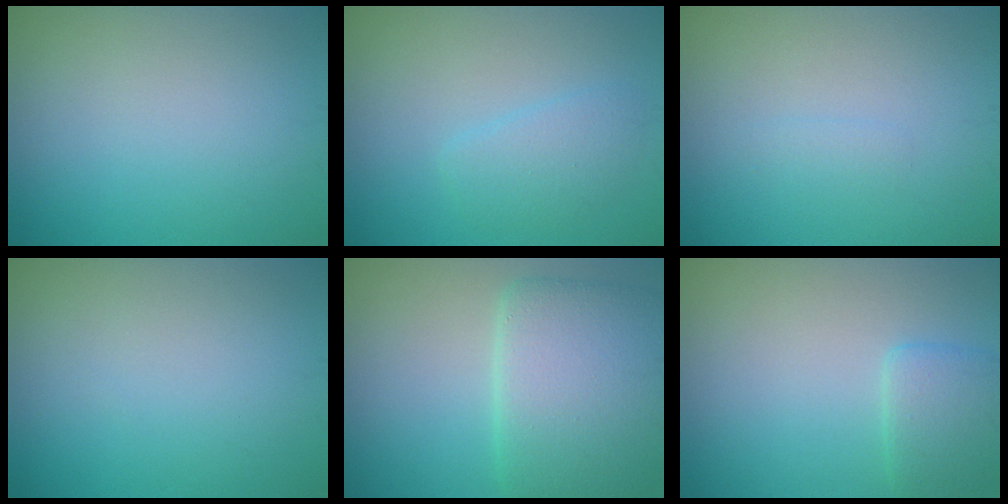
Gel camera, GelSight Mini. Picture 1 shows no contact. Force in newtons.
{"total": 2.1, "press": 2.1, "slide": 0.2}
{"total": 0.7, "press": 0.7, "slide": 0.1}
{"total": 0.0}
{"total": 7.8, "press": 7.8, "slide": 0.3}
{"total": 2.4, "press": 2.3, "slide": 0.2}